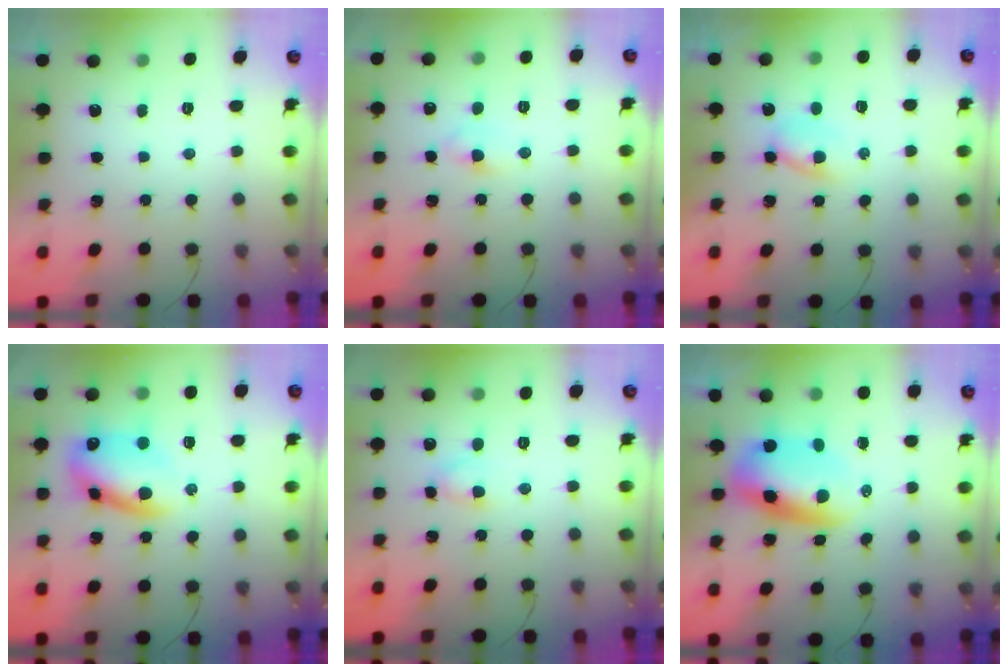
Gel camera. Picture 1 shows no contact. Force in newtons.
{"total": 2.4, "press": 2.1, "slide": 1.0}
{"total": 2.7, "press": 2.5, "slide": 1.1}
{"total": 13.1, "press": 12.8, "slide": 2.8}
{"total": 3.5, "press": 3.4, "slide": 1.1}
{"total": 8.8, "press": 8.6, "slide": 1.8}